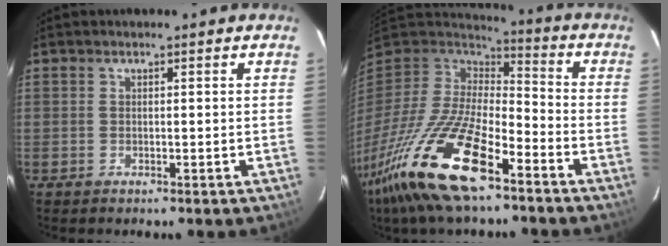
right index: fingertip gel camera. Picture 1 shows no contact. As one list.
[{"total": 24.2, "force": [-15.1, 7.8, 17.3], "torque": [-0.351, -0.050, -0.283]}]